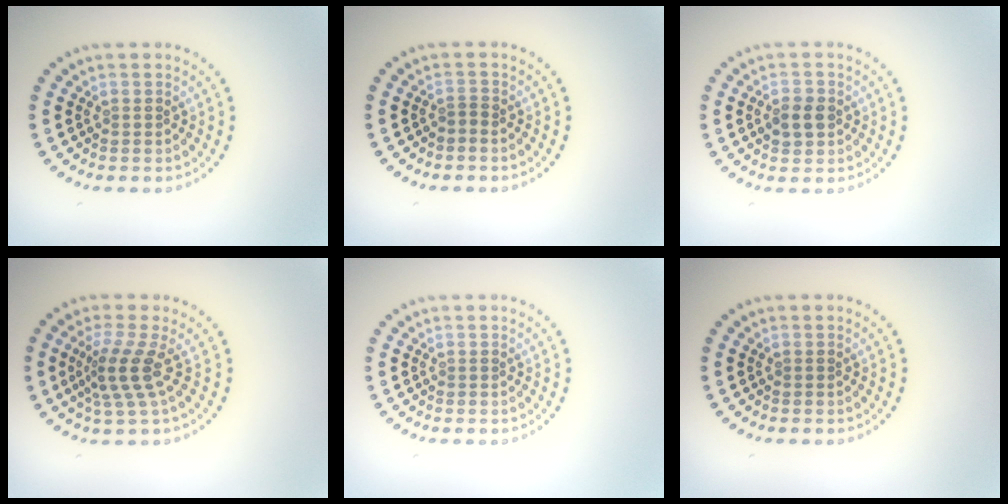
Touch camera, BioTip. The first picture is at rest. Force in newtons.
{"total": 0.7, "press": 0.3, "slide": 0.6}
{"total": 2.3, "press": 2.3, "slide": 0.4}
{"total": 3.3, "press": 2.3, "slide": 2.4}
{"total": 0.0}
{"total": 0.0}